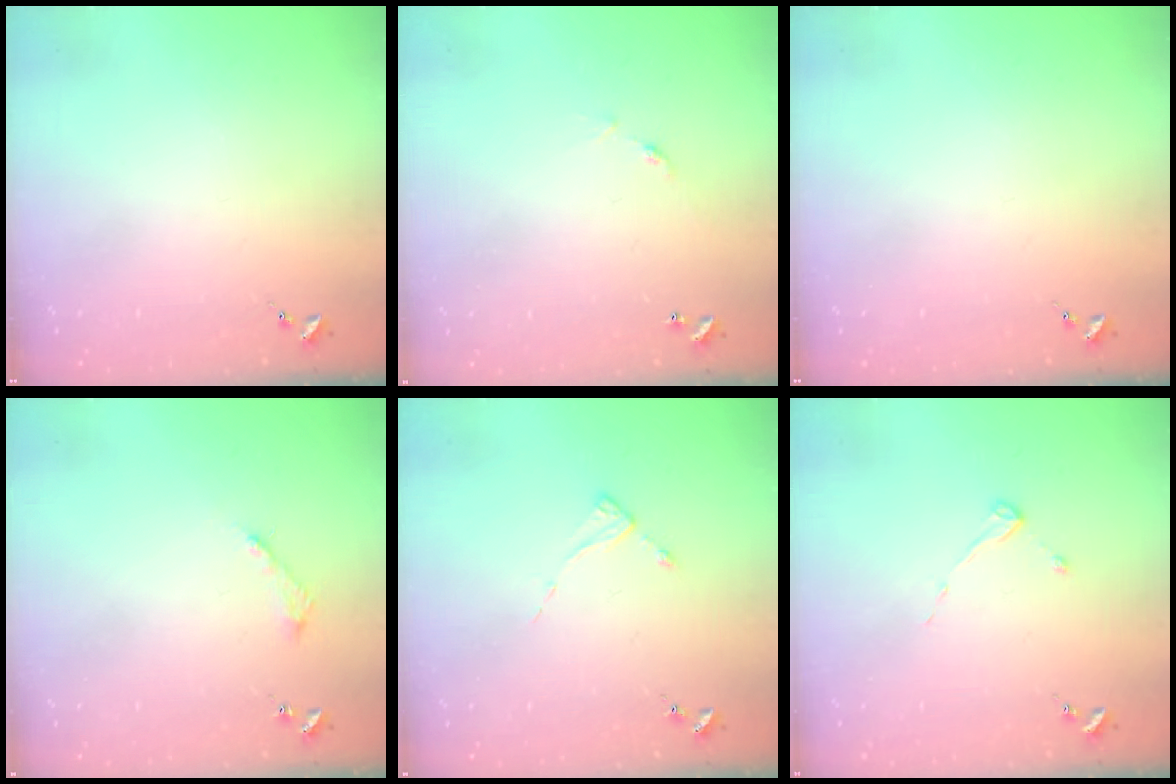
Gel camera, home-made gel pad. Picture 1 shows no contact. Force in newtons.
{"total": 6.4, "press": 6.4, "slide": 0.5}
{"total": 0.0}
{"total": 4.5, "press": 4.4, "slide": 0.6}
{"total": 2.5, "press": 2.5, "slide": 0.3}
{"total": 2.9, "press": 2.8, "slide": 0.3}